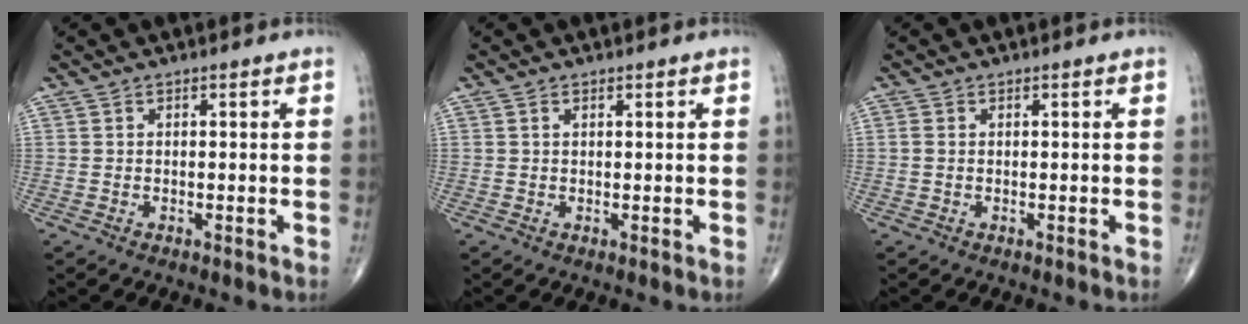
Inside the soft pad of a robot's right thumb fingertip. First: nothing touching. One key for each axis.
{"total": 0.6, "fx": 0.4, "fy": 0.3, "fz": 0.5, "tx": -0.010, "ty": 0.002, "tz": 0.007}
{"total": 0.8, "fx": 0.0, "fy": 0.5, "fz": 0.6, "tx": -0.014, "ty": 0.002, "tz": 0.000}